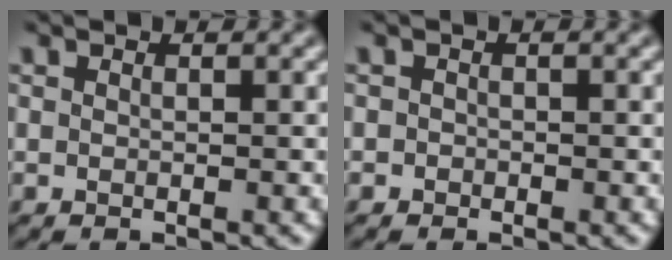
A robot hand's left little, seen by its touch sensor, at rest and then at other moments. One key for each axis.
{"total": 0.7, "fx": -0.4, "fy": 0.6, "fz": 0.0, "tx": 0.009, "ty": -0.003, "tz": -0.010}